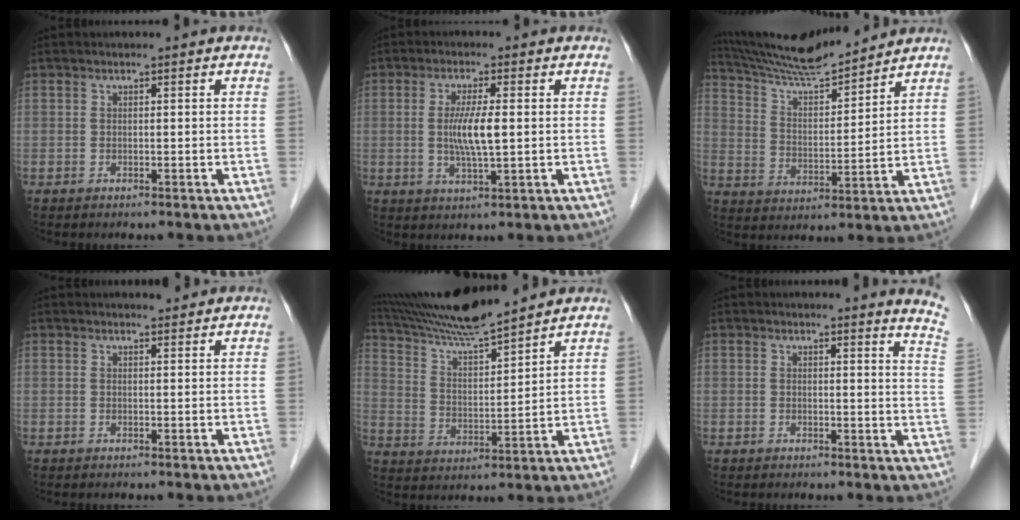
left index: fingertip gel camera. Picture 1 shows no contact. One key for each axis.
{"total": 5.7, "fx": 0.1, "fy": 0.5, "fz": 5.7, "tx": -0.111, "ty": -0.009, "tz": 0.000}
{"total": 12.5, "fx": 12.0, "fy": 0.4, "fz": 3.6, "tx": -0.074, "ty": 0.009, "tz": 0.216}
{"total": 2.0, "fx": 1.9, "fy": 0.2, "fz": 0.5, "tx": -0.009, "ty": 0.004, "tz": 0.028}
{"total": 13.3, "fx": 12.3, "fy": -0.6, "fz": 5.1, "tx": -0.102, "ty": 0.009, "tz": 0.223}
{"total": 5.6, "fx": 5.2, "fy": -1.0, "fz": 1.8, "tx": -0.023, "ty": -0.059, "tz": 0.029}